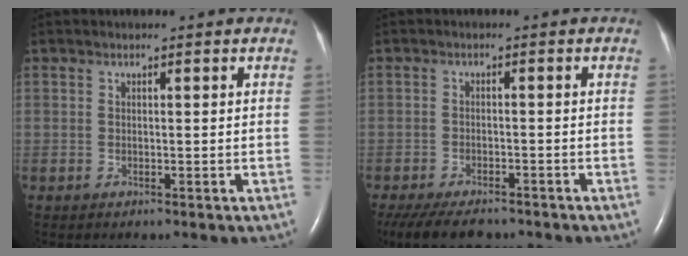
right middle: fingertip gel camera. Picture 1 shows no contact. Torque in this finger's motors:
{"motor_torque": [0.66, -0.59, 0.09, 0.02]}